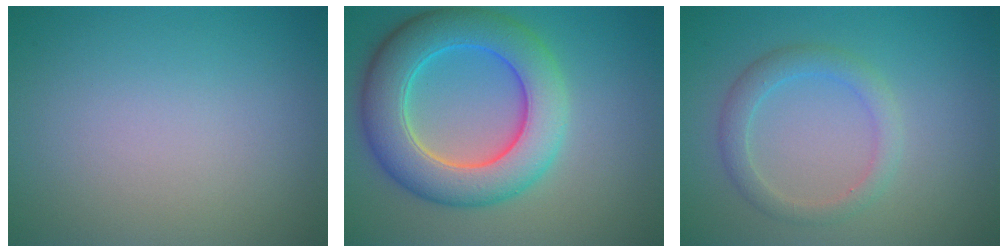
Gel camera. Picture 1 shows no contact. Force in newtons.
{"total": 8.5, "press": 8.5, "slide": 0.3}
{"total": 2.4, "press": 2.4, "slide": 0.2}